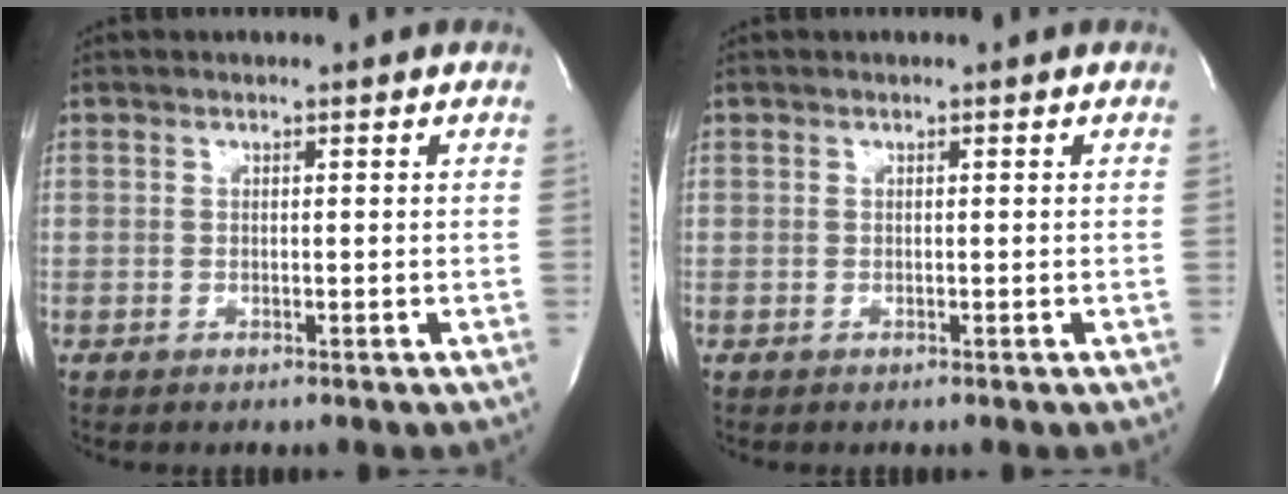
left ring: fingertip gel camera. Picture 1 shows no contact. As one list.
[{"total": 0.0}]